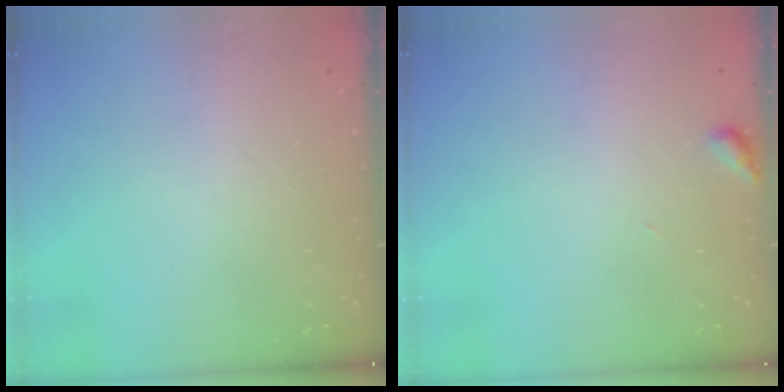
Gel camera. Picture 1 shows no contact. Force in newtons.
{"total": 2.6, "press": 2.6, "slide": 0.3}